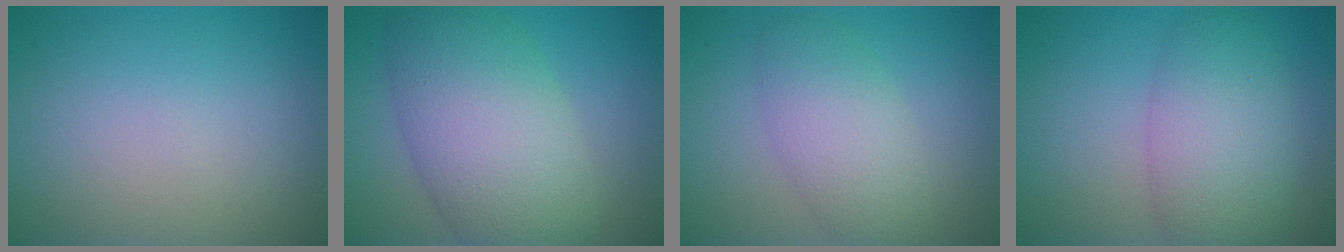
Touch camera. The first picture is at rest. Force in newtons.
{"total": 9.6, "press": 9.6, "slide": 0.5}
{"total": 4.5, "press": 4.5, "slide": 0.2}
{"total": 6.1, "press": 6.1, "slide": 0.2}